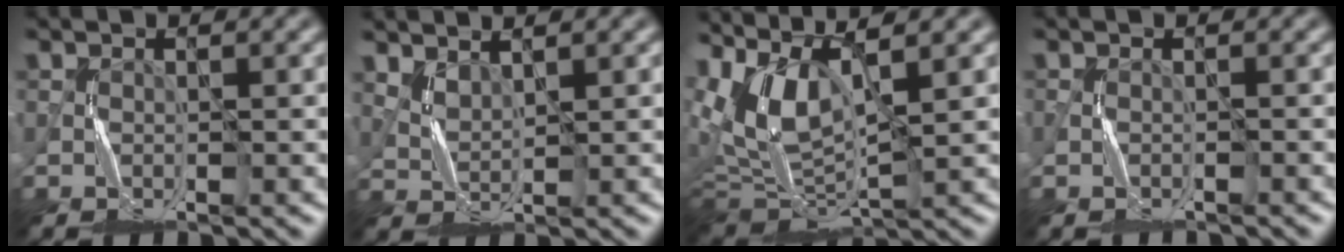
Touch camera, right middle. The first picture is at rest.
{"total": 1.6, "force": [1.5, 0.5, 0.6], "torque": [-0.020, -0.004, 0.038]}
{"total": 7.7, "force": [3.0, 3.5, 6.2], "torque": [-0.142, 0.005, 0.061]}
{"total": 0.9, "force": [-0.7, 0.4, 0.4], "torque": [-0.008, 0.001, -0.016]}